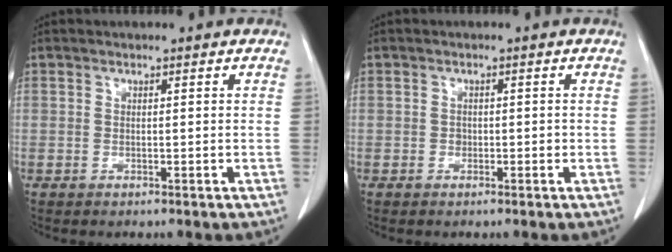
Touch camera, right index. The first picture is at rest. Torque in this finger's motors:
{"motor_torque": [0.05, -0.03, -0.01, 0.02]}